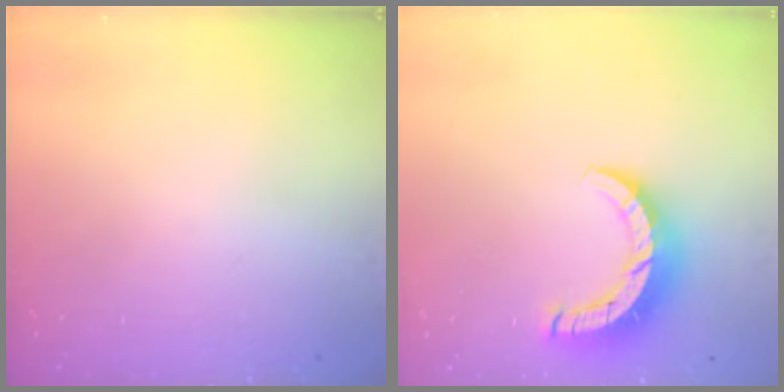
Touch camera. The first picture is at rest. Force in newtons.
{"total": 9.7, "press": 9.7, "slide": 0.2}